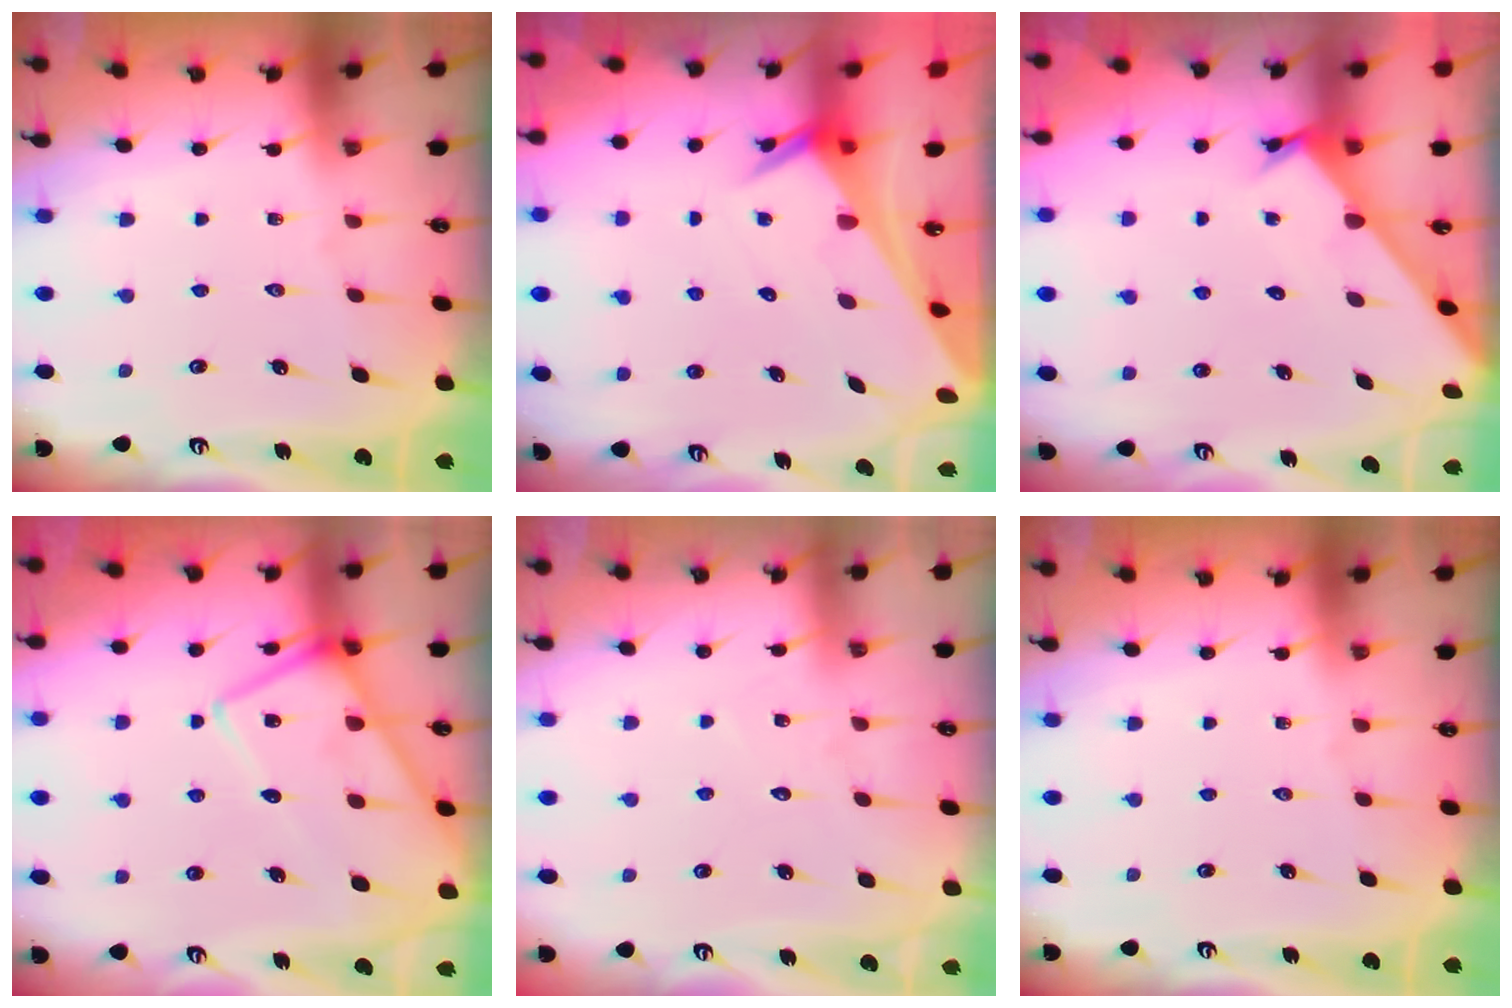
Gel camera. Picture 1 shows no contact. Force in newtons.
{"total": 3.1, "press": 3.1, "slide": 0.1}
{"total": 2.4, "press": 2.4, "slide": 0.3}
{"total": 14.8, "press": 14.7, "slide": 1.2}
{"total": 4.1, "press": 4.1, "slide": 0.5}
{"total": 0.0}